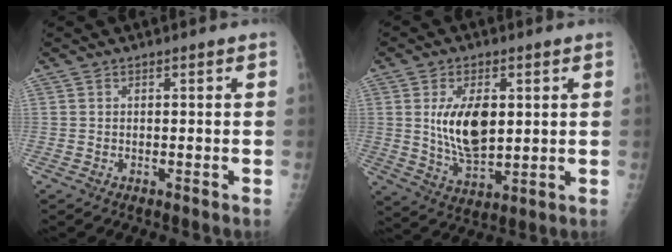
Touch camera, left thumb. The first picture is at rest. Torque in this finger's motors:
{"motor_torque": [-0.12, 0.76, 0.45, -0.41, 0.12]}